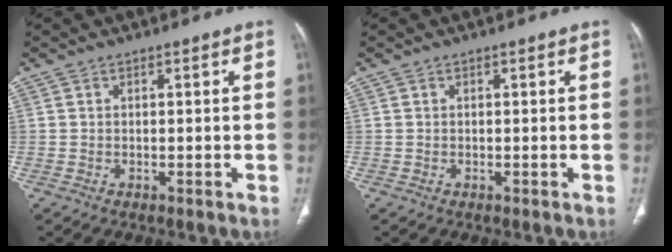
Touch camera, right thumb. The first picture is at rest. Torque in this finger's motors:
{"motor_torque": [-0.04, 0.00, -0.38, 0.38, 0.04]}